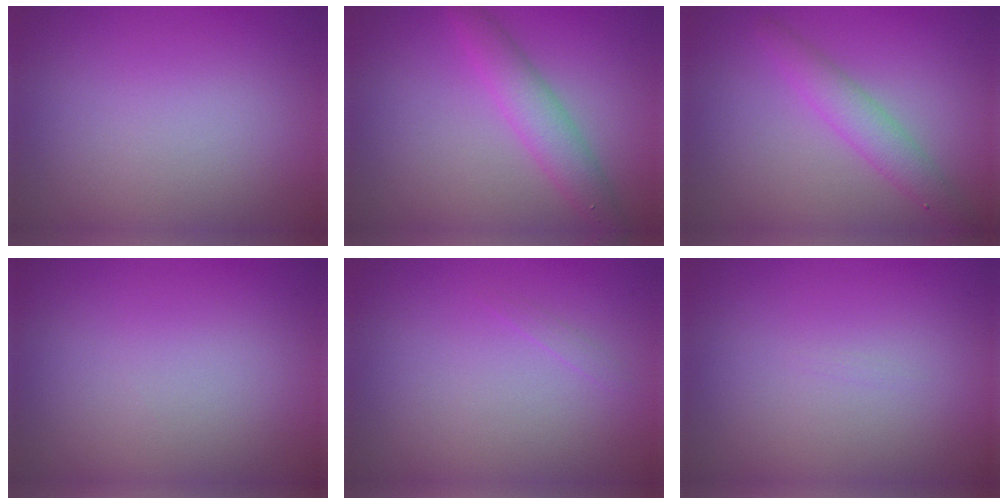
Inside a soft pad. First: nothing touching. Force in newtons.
{"total": 3.0, "press": 3.0, "slide": 0.1}
{"total": 2.8, "press": 2.8, "slide": 0.1}
{"total": 0.0}
{"total": 0.5, "press": 0.5, "slide": 0.0}
{"total": 0.0}